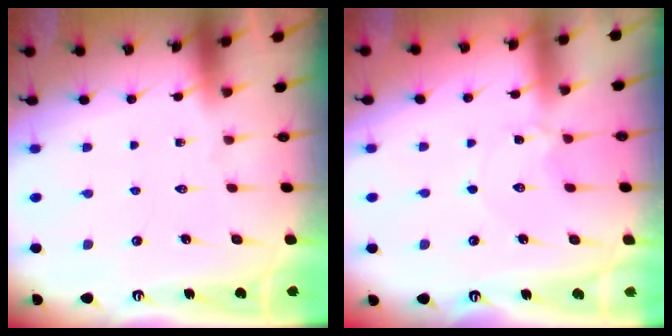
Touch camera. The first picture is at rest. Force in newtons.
{"total": 2.2, "press": 2.2, "slide": 0.2}